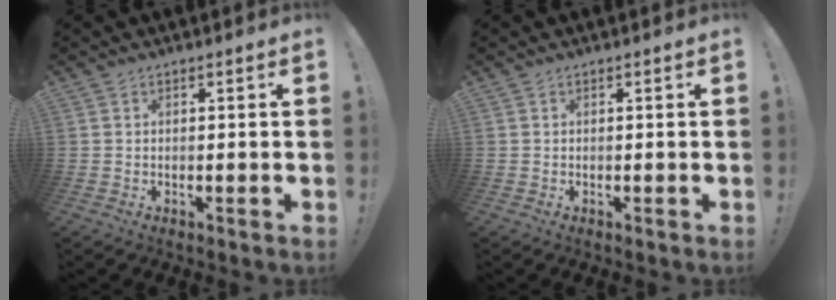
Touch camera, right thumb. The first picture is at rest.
{"total": 0.0}